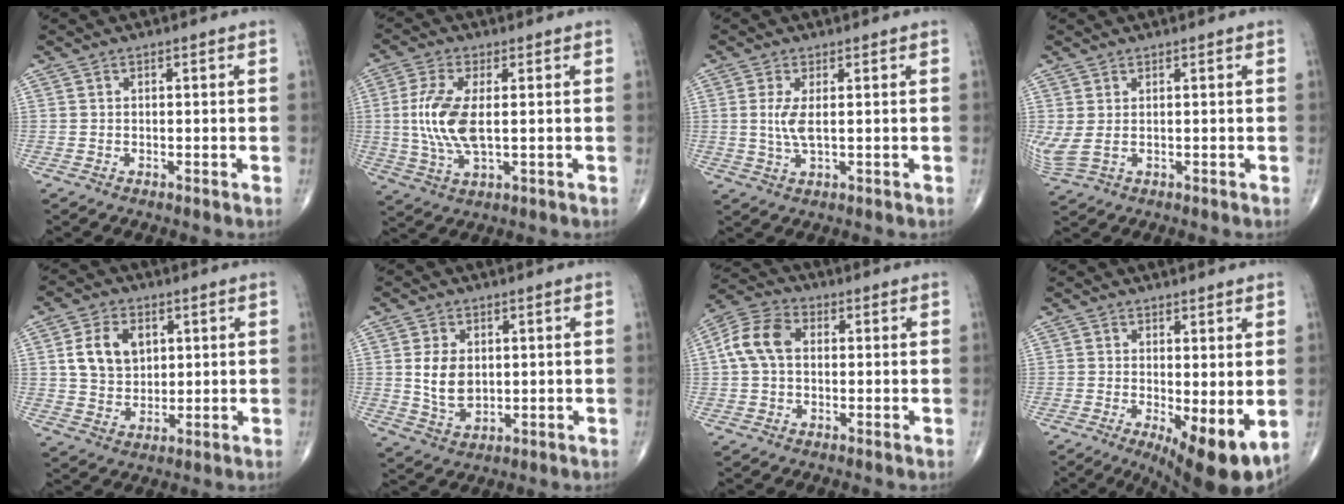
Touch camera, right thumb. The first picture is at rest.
{"total": 10.3, "force": [0.5, 4.2, 9.4], "torque": [-0.216, -0.007, 0.014]}
{"total": 4.2, "force": [0.5, 1.2, 3.9], "torque": [-0.096, -0.008, 0.013]}
{"total": 4.2, "force": [0.3, 2.0, 3.6], "torque": [-0.104, 0.004, 0.017]}
{"total": 9.2, "force": [2.6, 6.7, 5.8], "torque": [-0.085, -0.008, 0.051]}
{"total": 7.1, "force": [0.9, 4.8, 5.1], "torque": [-0.082, -0.012, 0.027]}
{"total": 8.5, "force": [0.9, 5.9, 6.0], "torque": [-0.124, 0.027, 0.009]}
{"total": 9.7, "force": [-1.9, 3.1, 9.0], "torque": [-0.129, -0.024, -0.019]}